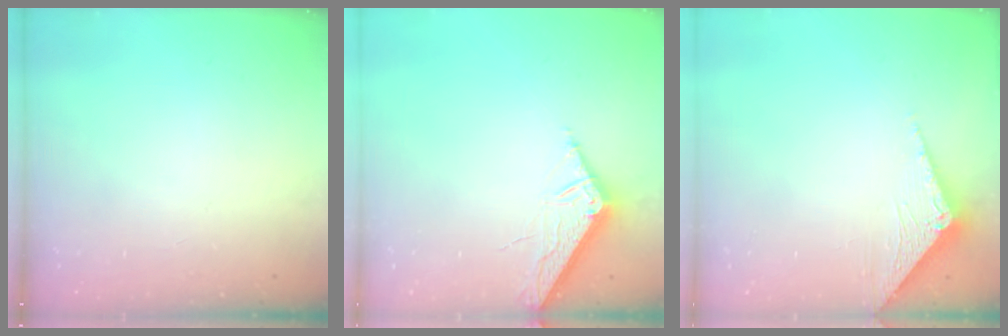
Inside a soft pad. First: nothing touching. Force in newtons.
{"total": 6.5, "press": 6.5, "slide": 0.7}
{"total": 3.4, "press": 3.4, "slide": 0.2}